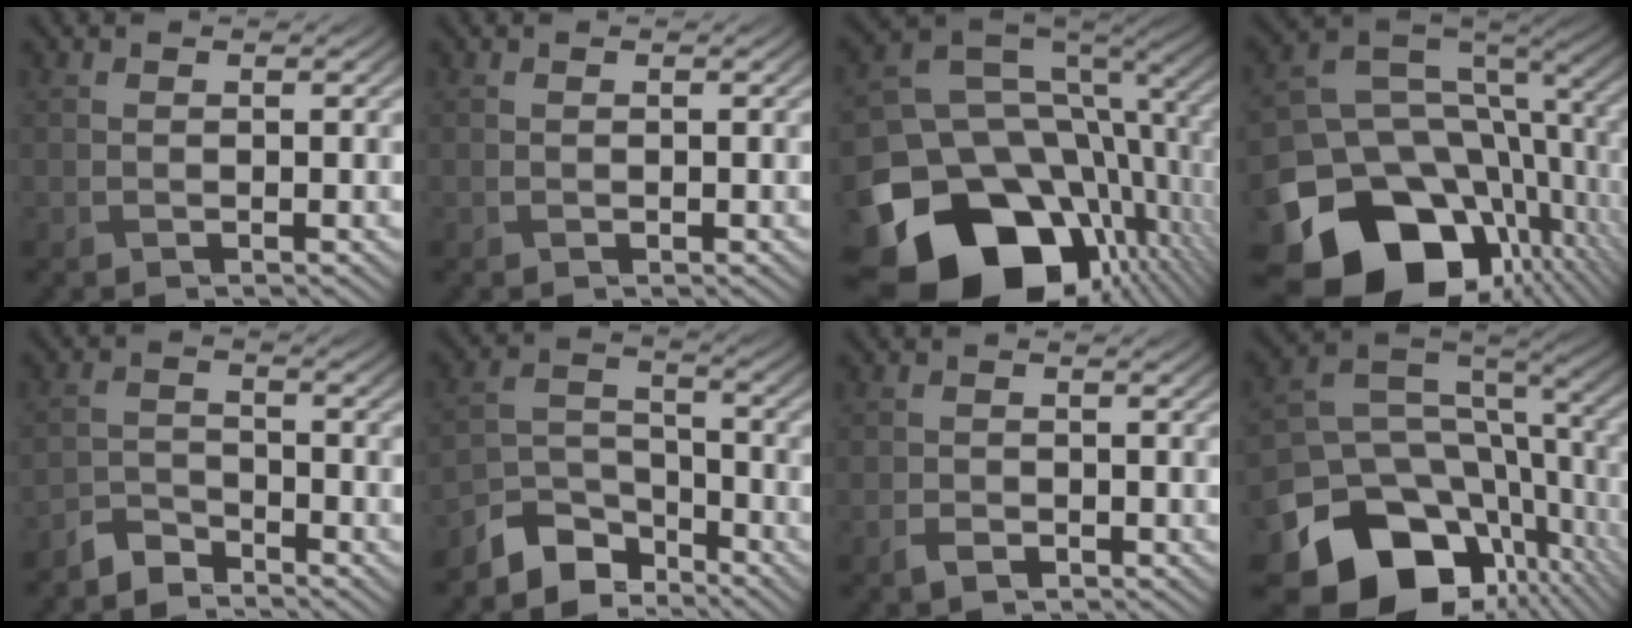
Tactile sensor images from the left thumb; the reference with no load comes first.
{"total": 0.0}
{"total": 19.4, "force": [-7.2, 13.9, 11.4], "torque": [-0.230, -0.050, -0.099]}
{"total": 18.5, "force": [-8.2, 13.4, 9.7], "torque": [-0.195, -0.047, -0.115]}
{"total": 3.6, "force": [-3.4, 1.1, 0.8], "torque": [-0.016, 0.000, -0.079]}
{"total": 7.7, "force": [-6.3, 3.7, 2.5], "torque": [-0.052, -0.008, -0.130]}
{"total": 2.0, "force": [-1.1, 1.3, 1.0], "torque": [-0.021, -0.004, -0.023]}
{"total": 17.4, "force": [-9.0, 12.2, 8.6], "torque": [-0.193, -0.051, -0.121]}